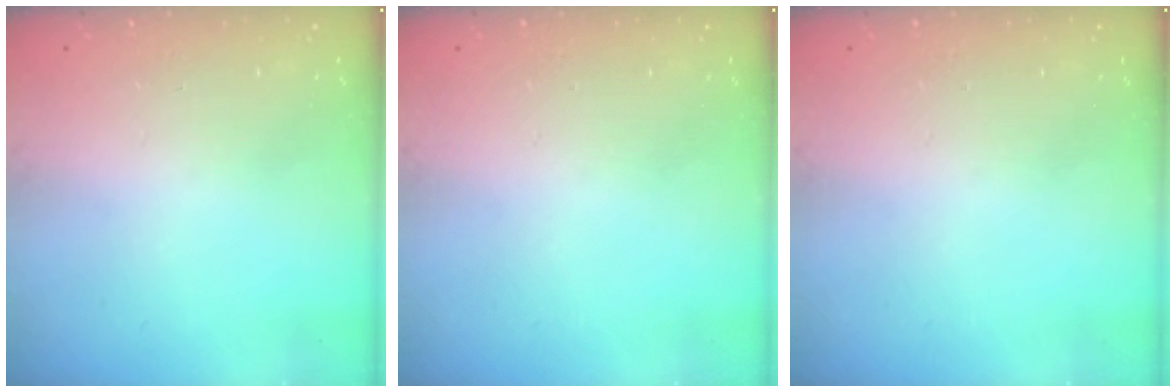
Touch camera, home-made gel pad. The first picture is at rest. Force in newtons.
{"total": 0.0}
{"total": 0.0}